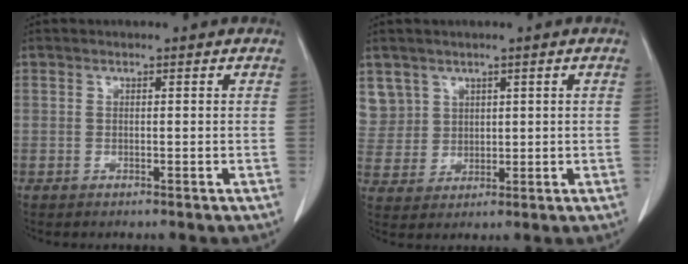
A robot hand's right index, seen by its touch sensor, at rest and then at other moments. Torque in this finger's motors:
{"motor_torque": [-0.03, 0.21, -0.02, 0.00]}